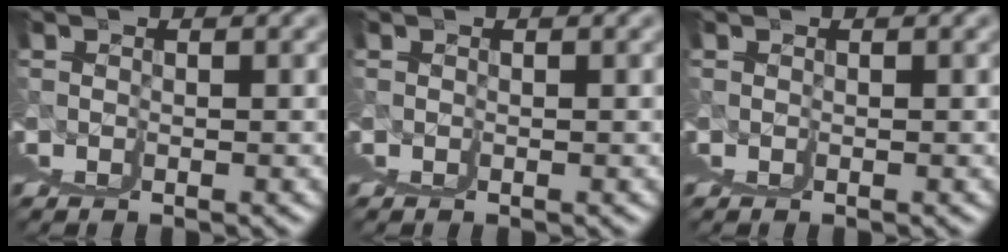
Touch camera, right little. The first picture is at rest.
{"total": 0.0}
{"total": 0.0}